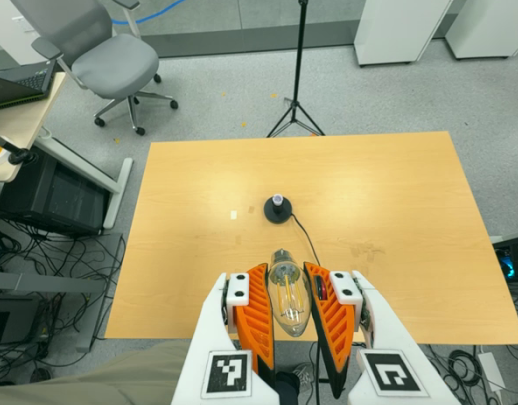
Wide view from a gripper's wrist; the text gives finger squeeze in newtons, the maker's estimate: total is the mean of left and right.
{"total": 20.7, "left": 22.6, "right": 18.8}